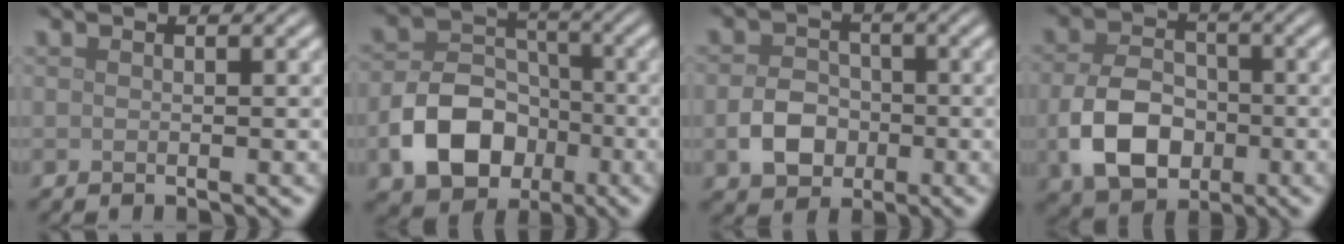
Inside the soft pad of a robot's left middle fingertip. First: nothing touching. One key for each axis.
{"total": 7.9, "fx": -3.0, "fy": 5.8, "fz": 4.5, "tx": -0.083, "ty": -0.005, "tz": -0.056}
{"total": 3.9, "fx": -1.2, "fy": 3.1, "fz": 2.1, "tx": -0.036, "ty": 0.002, "tz": -0.024}
{"total": 6.8, "fx": -1.8, "fy": 4.8, "fz": 4.5, "tx": -0.098, "ty": -0.008, "tz": -0.032}